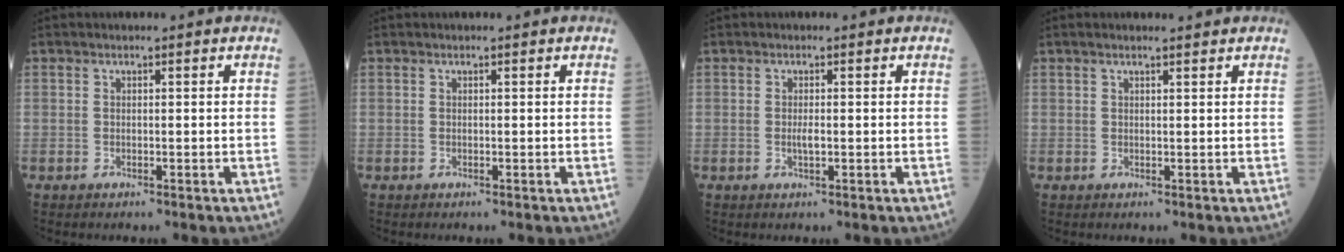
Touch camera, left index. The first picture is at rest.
{"total": 0.0}
{"total": 1.3, "force": [-0.1, 0.3, 1.2], "torque": [-0.025, -0.002, -0.001]}
{"total": 2.0, "force": [1.8, 0.0, 0.9], "torque": [-0.014, 0.015, 0.028]}